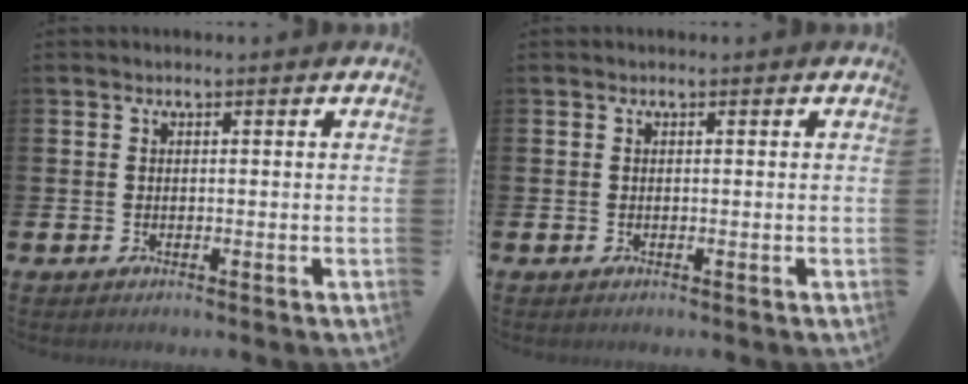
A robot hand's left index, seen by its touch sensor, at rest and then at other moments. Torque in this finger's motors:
{"motor_torque": [0.00, 0.00, 0.00, 0.00]}